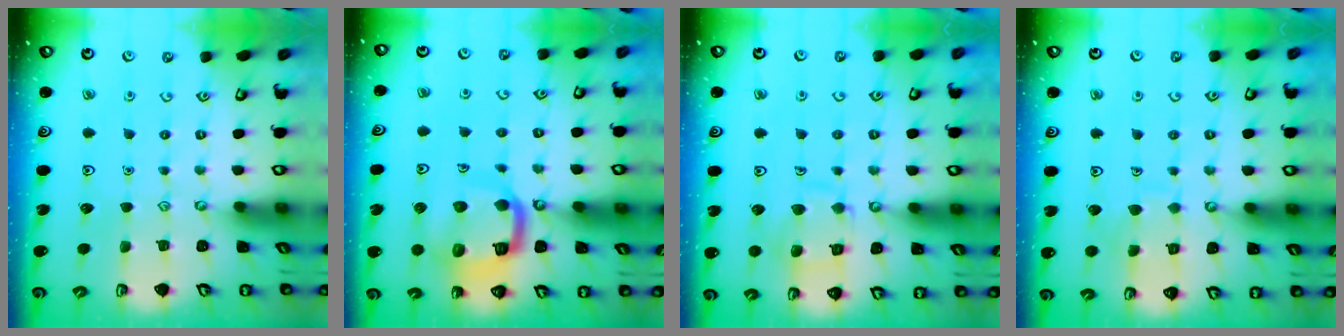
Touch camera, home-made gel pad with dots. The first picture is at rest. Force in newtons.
{"total": 13.5, "press": 13.5, "slide": 1.5}
{"total": 9.9, "press": 9.9, "slide": 0.9}
{"total": 6.2, "press": 6.2, "slide": 0.6}